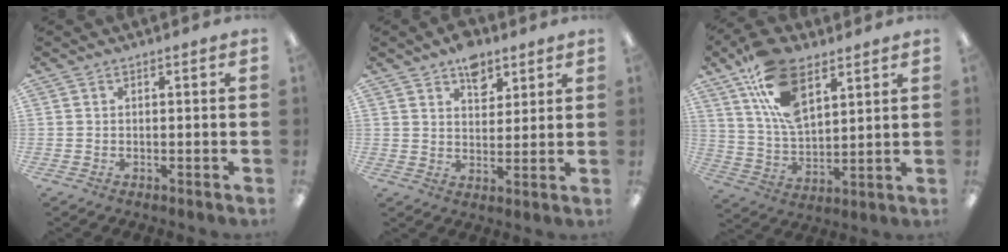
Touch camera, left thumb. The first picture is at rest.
{"total": 7.6, "force": [5.2, 4.6, 3.0], "torque": [-0.029, -0.023, 0.089]}
{"total": 15.7, "force": [8.4, 8.2, 10.4], "torque": [-0.201, -0.016, 0.156]}